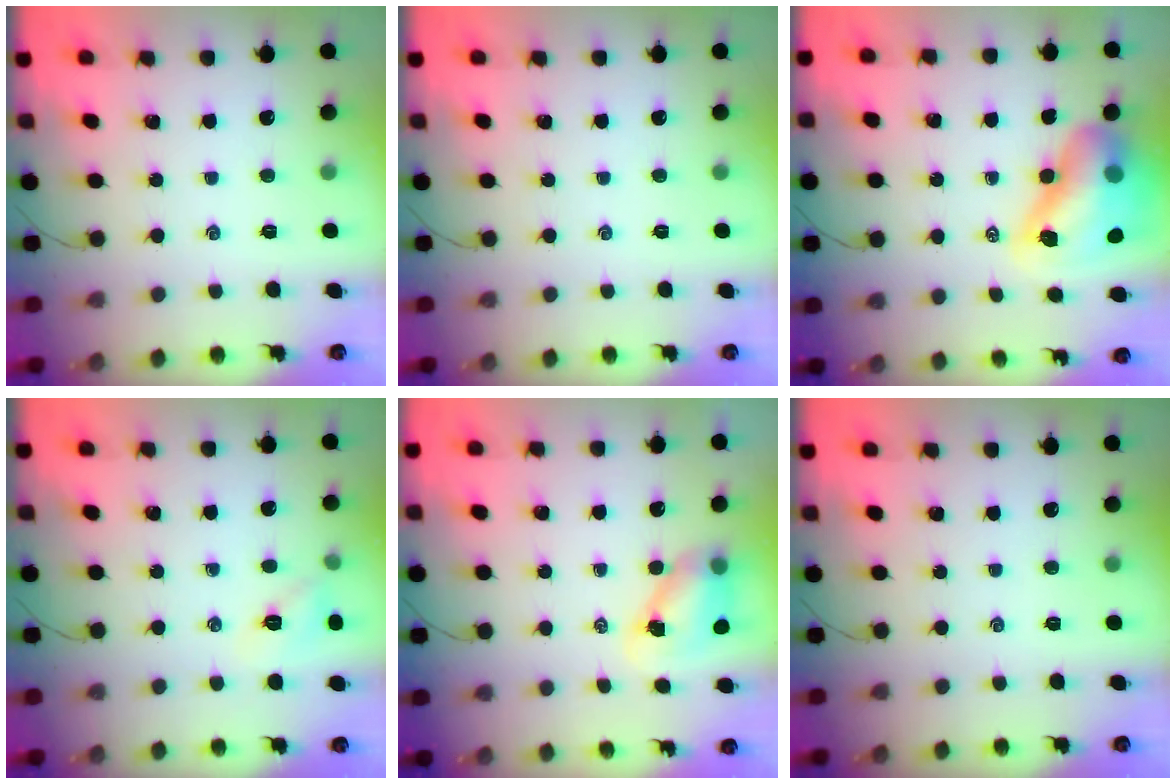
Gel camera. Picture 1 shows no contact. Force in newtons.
{"total": 0.0}
{"total": 16.2, "press": 15.5, "slide": 4.5}
{"total": 6.9, "press": 6.7, "slide": 1.6}
{"total": 6.8, "press": 6.7, "slide": 1.1}
{"total": 0.0}